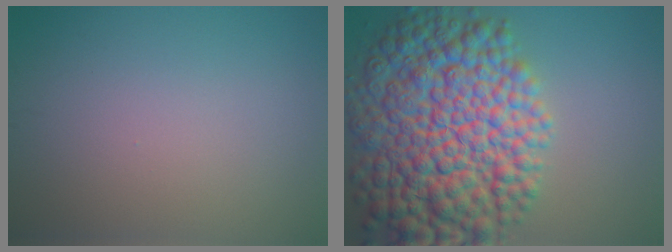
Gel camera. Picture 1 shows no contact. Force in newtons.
{"total": 14.0, "press": 14.0, "slide": 0.2}